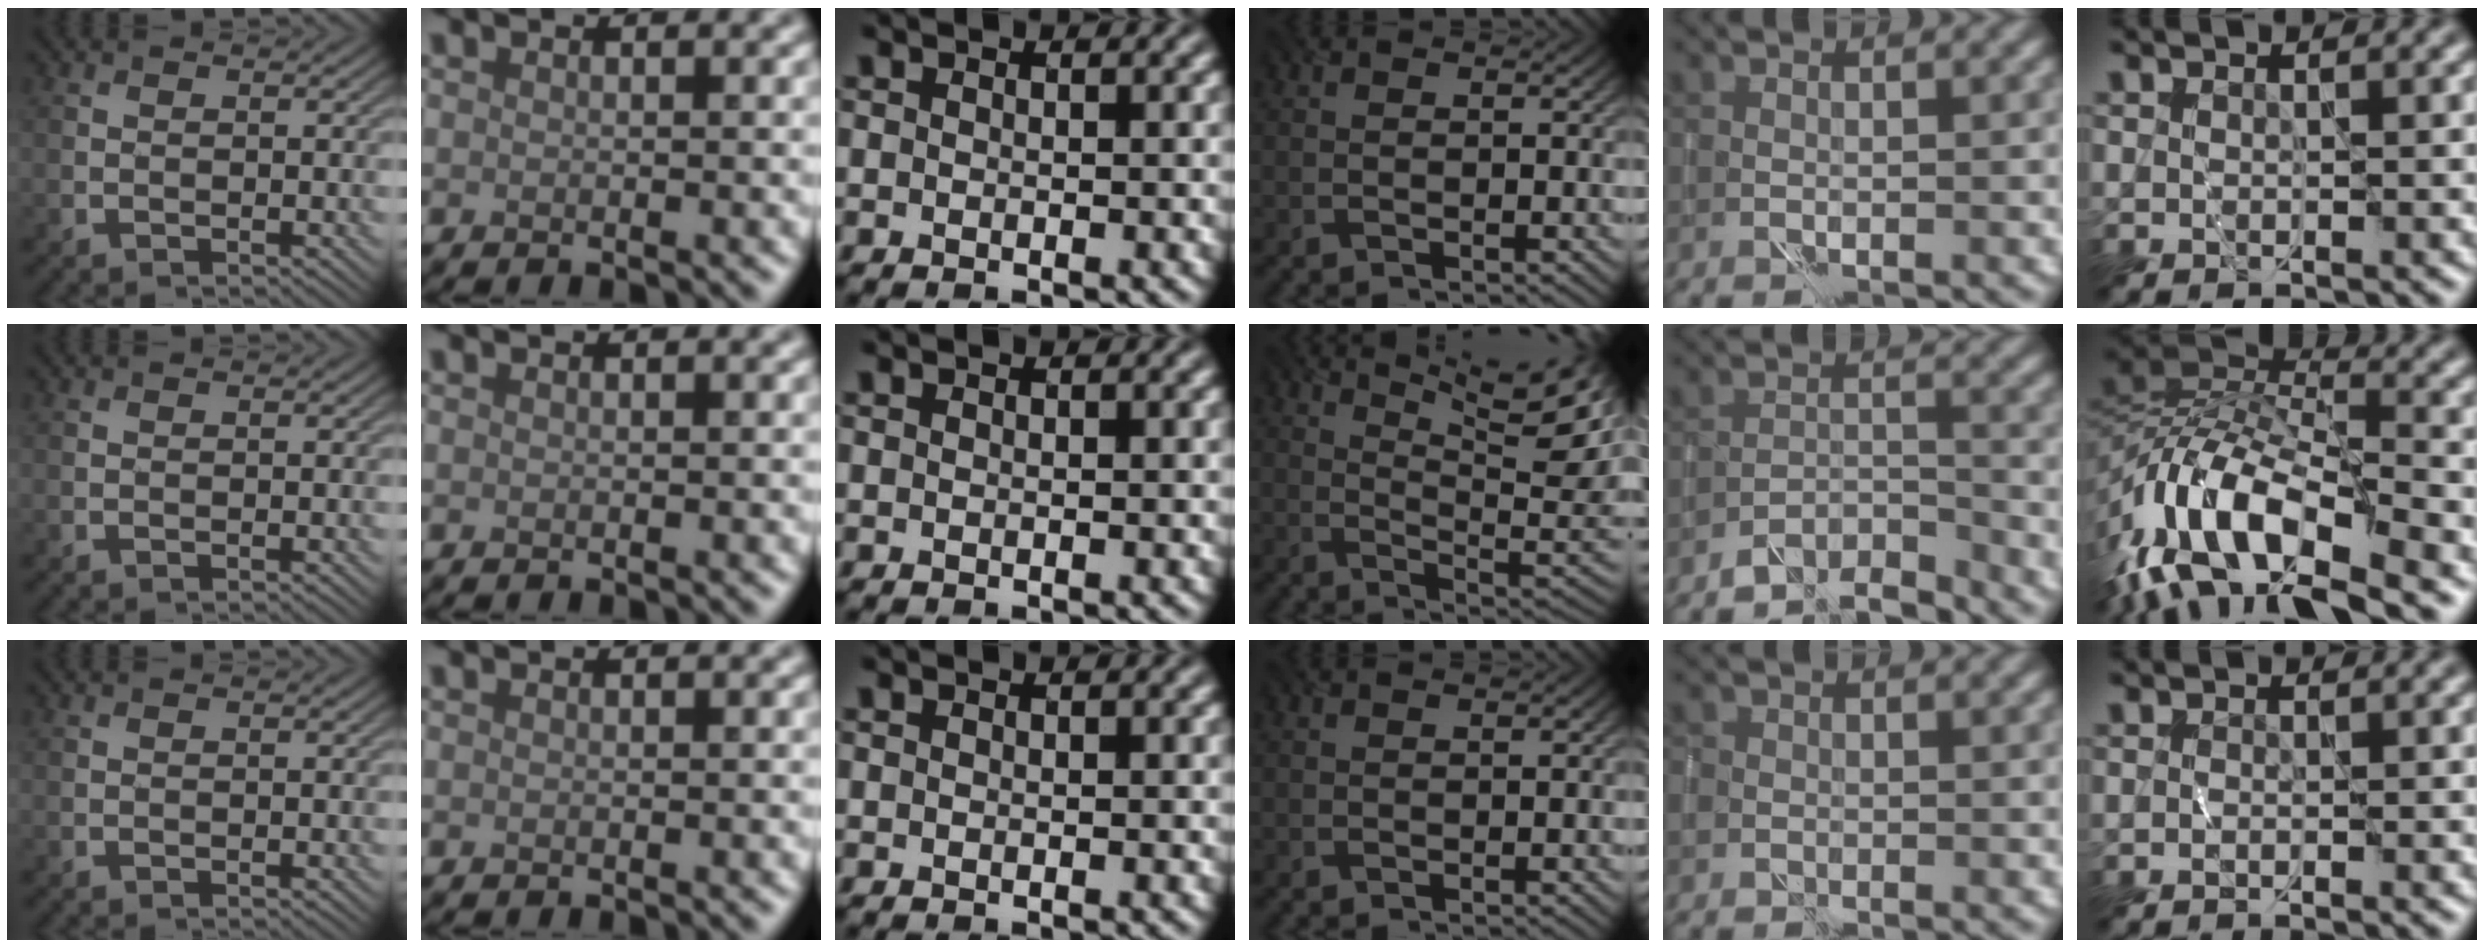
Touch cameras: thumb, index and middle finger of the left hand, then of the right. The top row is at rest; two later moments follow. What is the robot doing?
{"motion": "wrap", "object": "plastic wrap"}